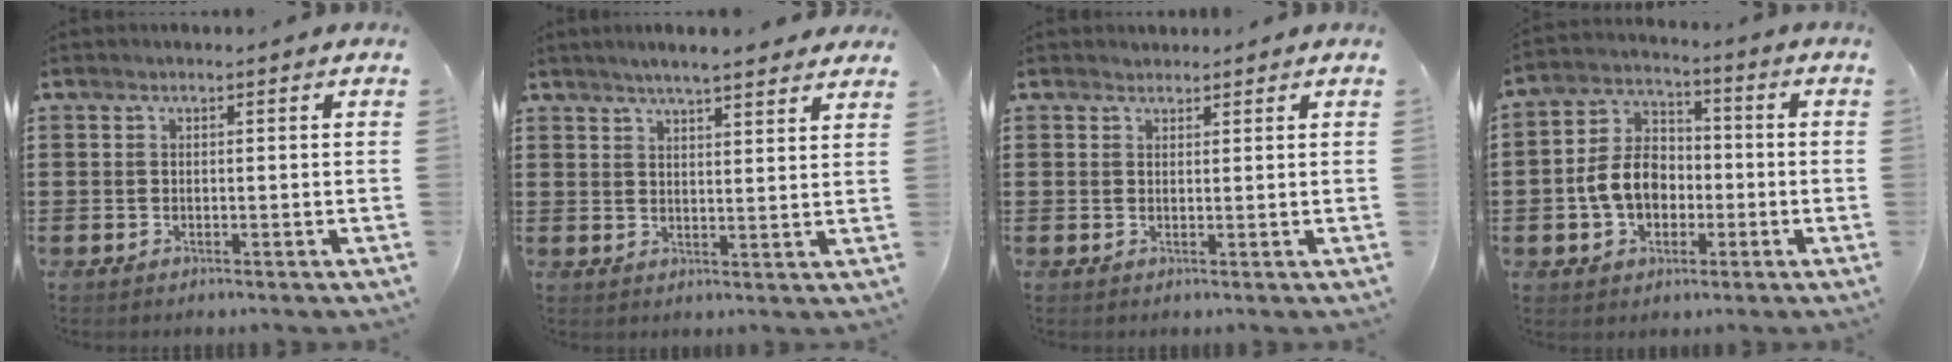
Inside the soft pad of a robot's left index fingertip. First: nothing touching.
{"total": 4.1, "force": [3.8, 0.1, 1.4], "torque": [-0.038, -0.007, 0.069]}
{"total": 1.2, "force": [1.1, 0.4, -0.1], "torque": [-0.001, 0.002, 0.022]}
{"total": 8.0, "force": [-1.7, 6.2, 4.7], "torque": [-0.122, 0.013, -0.037]}